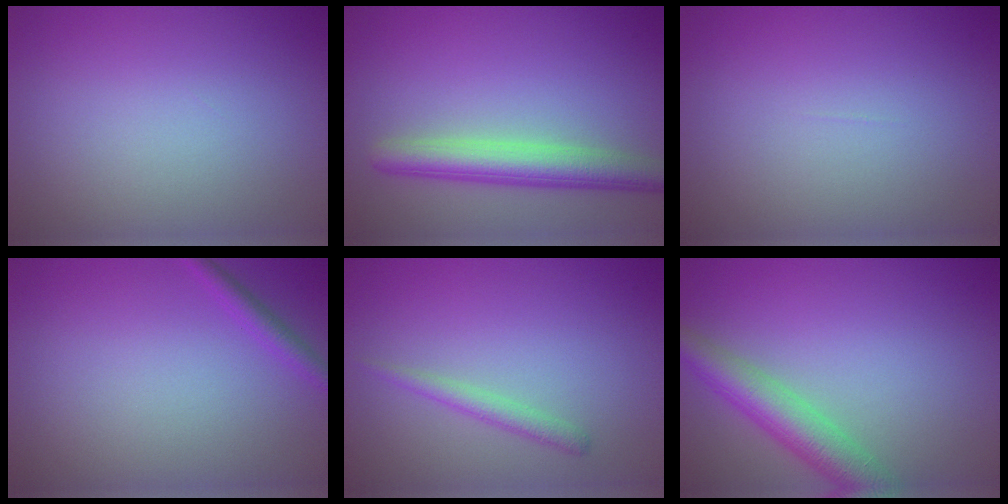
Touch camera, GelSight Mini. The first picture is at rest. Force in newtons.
{"total": 4.7, "press": 4.7, "slide": 0.3}
{"total": 0.0}
{"total": 1.4, "press": 1.4, "slide": 0.1}
{"total": 1.5, "press": 1.5, "slide": 0.1}
{"total": 5.0, "press": 5.0, "slide": 0.2}